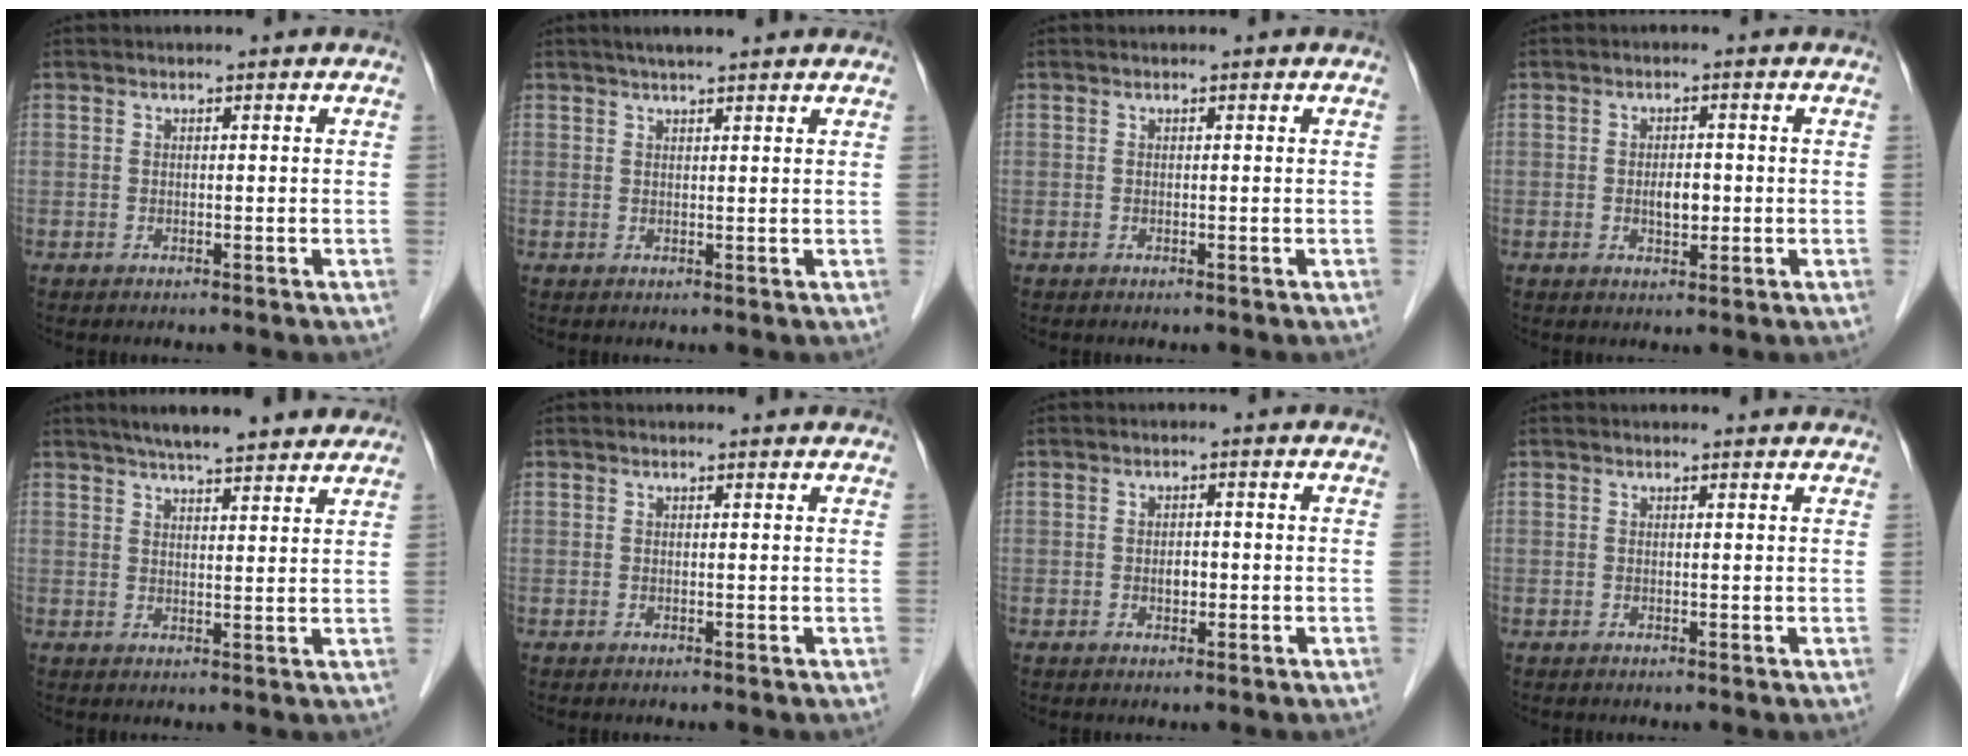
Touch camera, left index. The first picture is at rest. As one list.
[{"total": 5.6, "force": [4.7, 0.5, 3.0], "torque": [-0.040, 0.026, 0.065]}, {"total": 0.0}, {"total": 2.8, "force": [-0.4, 1.5, 2.4], "torque": [-0.043, 0.001, -0.004]}, {"total": 12.2, "force": [10.4, 1.8, 6.2], "torque": [-0.085, 0.022, 0.134]}, {"total": 2.5, "force": [2.4, 0.5, 0.4], "torque": [-0.013, 0.009, 0.021]}, {"total": 1.6, "force": [-0.3, 1.0, 1.2], "torque": [-0.020, 0.002, -0.004]}, {"total": 3.3, "force": [3.1, 0.7, 0.5], "torque": [-0.011, 0.010, 0.028]}]